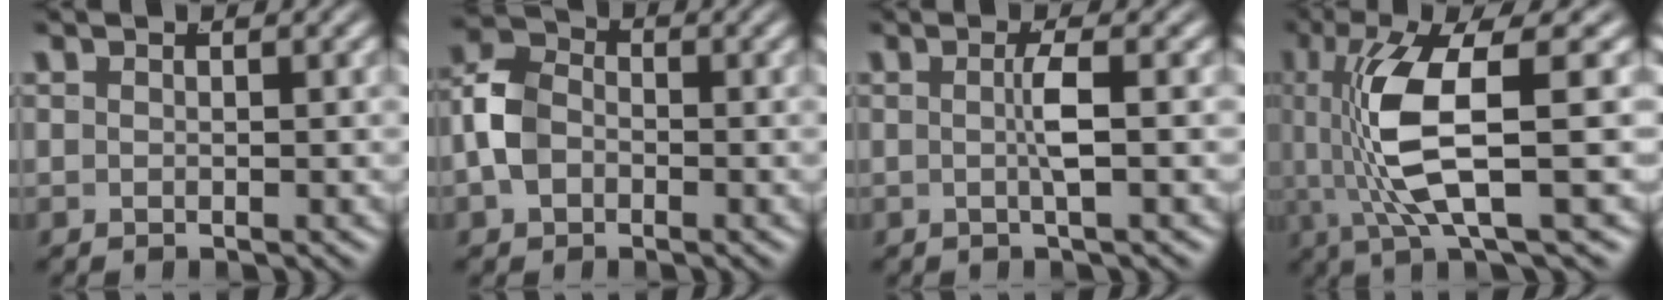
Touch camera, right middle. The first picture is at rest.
{"total": 4.6, "force": [-0.6, 3.8, 2.5], "torque": [-0.060, -0.007, -0.011]}
{"total": 2.0, "force": [-0.4, -0.7, 1.8], "torque": [-0.032, -0.001, -0.007]}
{"total": 7.3, "force": [0.3, 1.6, 7.2], "torque": [-0.157, -0.001, 0.010]}